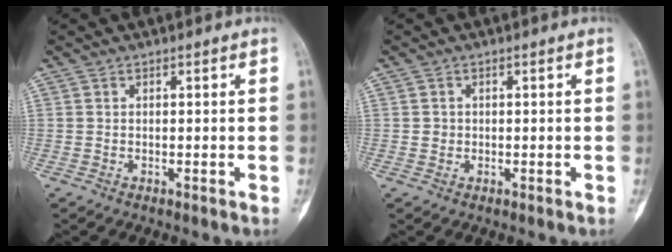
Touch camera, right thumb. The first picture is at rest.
{"total": 1.0, "force": [0.0, 1.0, 0.2], "torque": [0.000, 0.003, 0.001]}